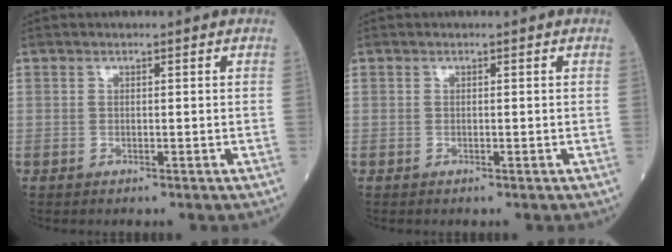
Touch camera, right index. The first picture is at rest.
{"total": 0.0}